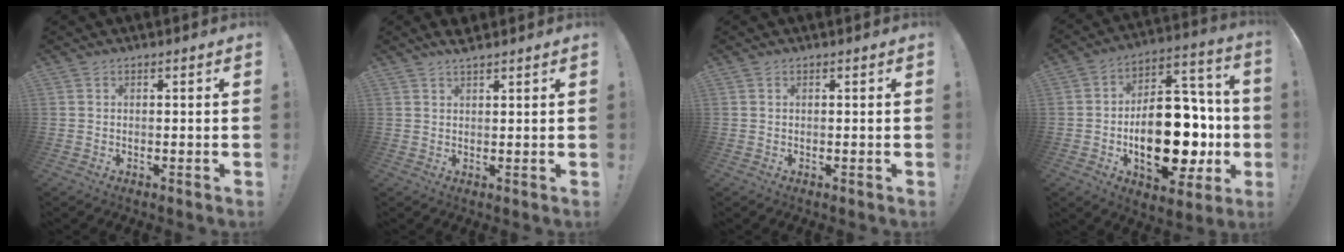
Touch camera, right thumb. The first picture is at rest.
{"total": 2.8, "force": [2.5, 0.2, 1.3], "torque": [-0.014, -0.015, 0.042]}
{"total": 0.0}
{"total": 25.2, "force": [-5.5, 14.5, 19.9], "torque": [-0.297, 0.037, -0.066]}